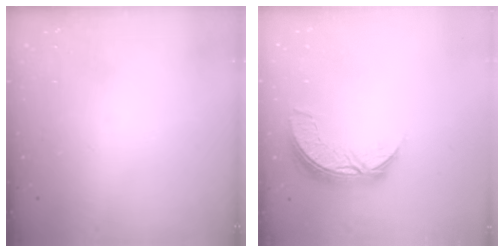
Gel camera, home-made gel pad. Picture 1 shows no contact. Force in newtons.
{"total": 8.2, "press": 8.1, "slide": 0.6}